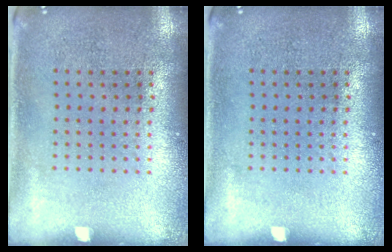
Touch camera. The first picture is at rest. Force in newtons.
{"total": 0.0}